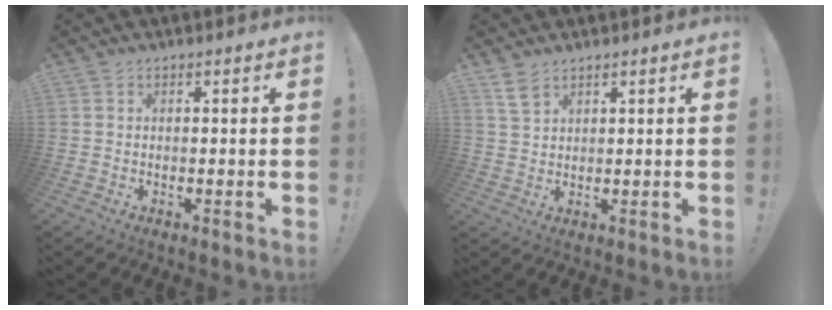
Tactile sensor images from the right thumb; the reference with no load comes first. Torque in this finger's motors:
{"motor_torque": [0.04, -0.01, 0.06, -0.04, 0.00]}